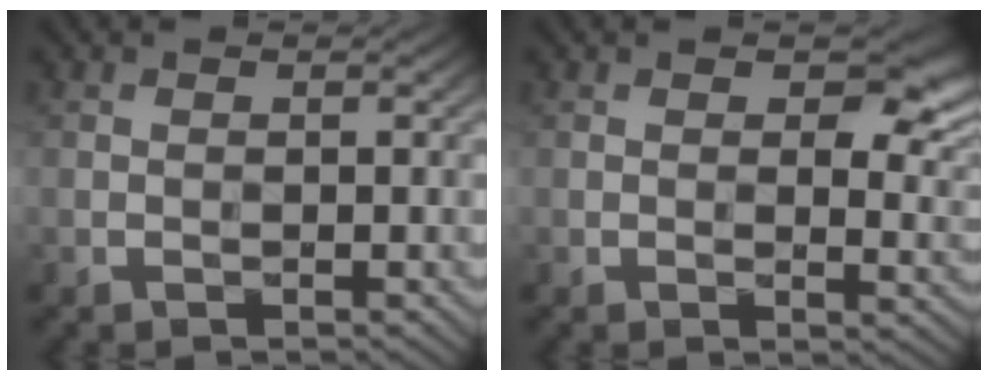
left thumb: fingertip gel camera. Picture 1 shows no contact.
{"total": 6.0, "force": [2.3, 3.2, 4.5], "torque": [-0.059, -0.007, 0.036]}